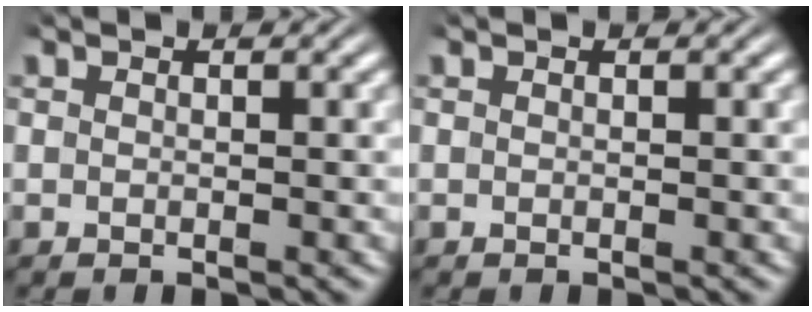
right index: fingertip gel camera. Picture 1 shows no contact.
{"total": 0.0}